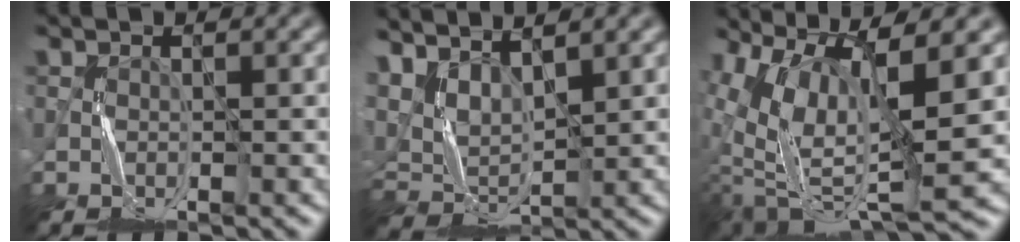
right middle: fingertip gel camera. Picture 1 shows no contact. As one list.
[{"total": 4.2, "force": [3.1, 1.6, 2.3], "torque": [-0.062, 0.005, 0.064]}, {"total": 11.5, "force": [2.5, 3.8, 10.5], "torque": [-0.202, -0.003, 0.061]}]